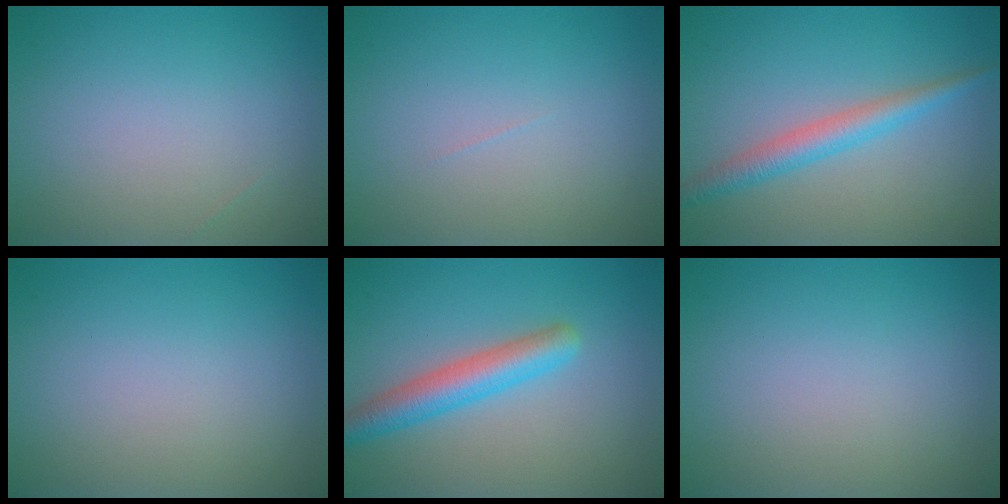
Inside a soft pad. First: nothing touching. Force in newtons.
{"total": 0.0}
{"total": 2.9, "press": 2.9, "slide": 0.0}
{"total": 0.0}
{"total": 3.9, "press": 3.9, "slide": 0.2}
{"total": 0.0}